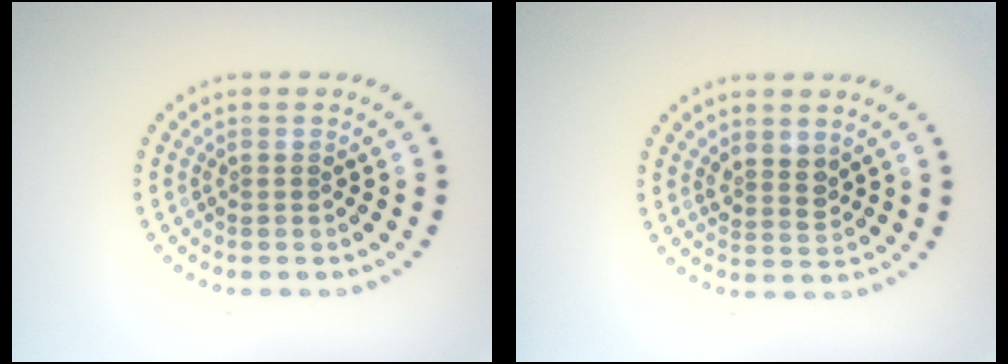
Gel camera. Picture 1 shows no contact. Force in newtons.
{"total": 1.9, "press": 1.5, "slide": 1.0}